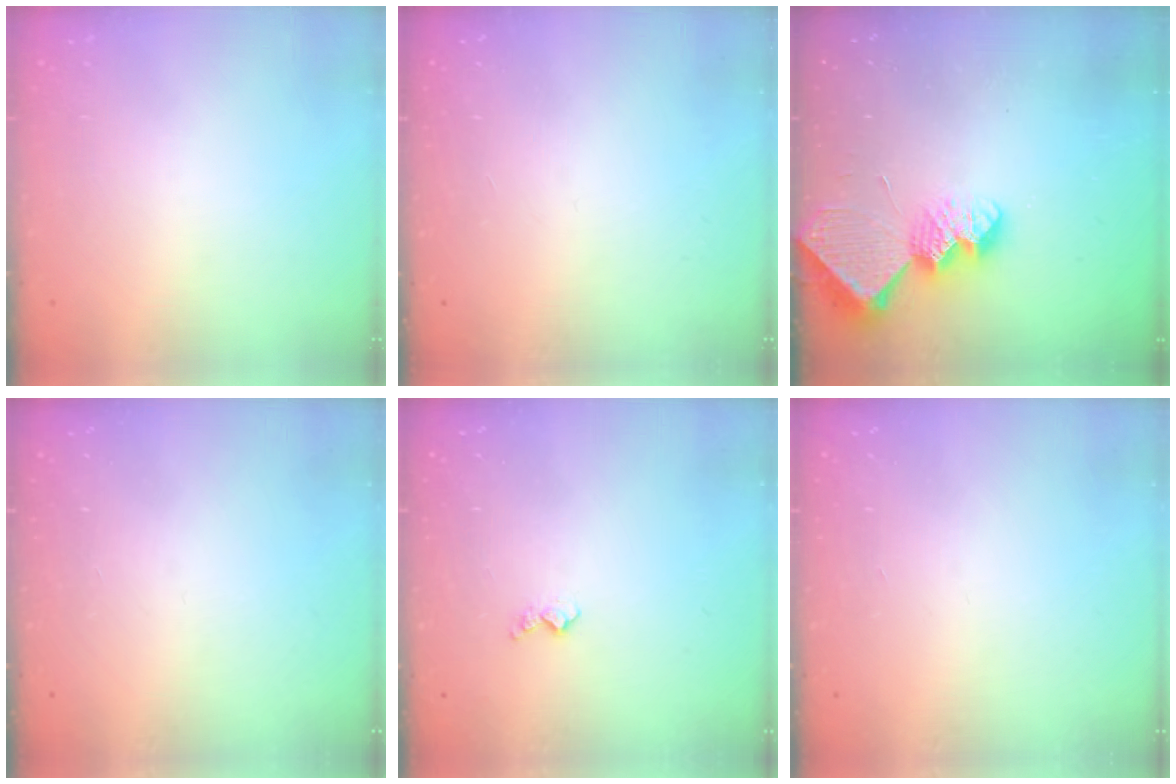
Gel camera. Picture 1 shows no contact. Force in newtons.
{"total": 0.0}
{"total": 8.7, "press": 8.7, "slide": 0.6}
{"total": 0.0}
{"total": 3.9, "press": 3.8, "slide": 0.4}
{"total": 0.0}